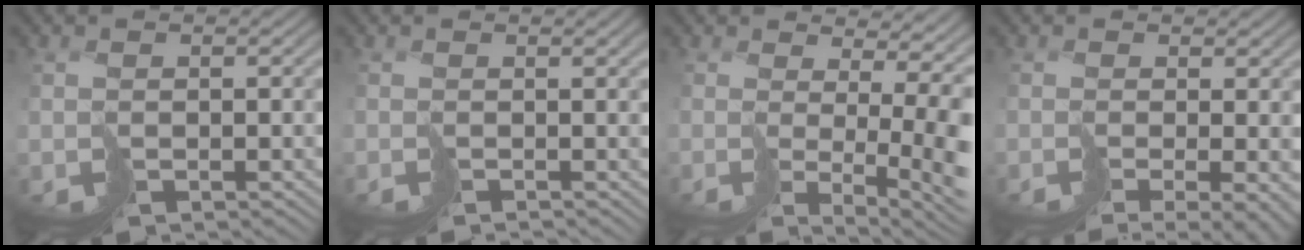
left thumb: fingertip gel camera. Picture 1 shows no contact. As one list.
[{"total": 1.0, "force": [-0.3, -0.6, 0.8], "torque": [-0.005, -0.002, -0.006]}, {"total": 10.1, "force": [0.1, 3.6, 9.5], "torque": [-0.110, -0.021, 0.028]}, {"total": 7.3, "force": [-3.5, 2.0, 6.1], "torque": [-0.103, -0.031, -0.019]}]